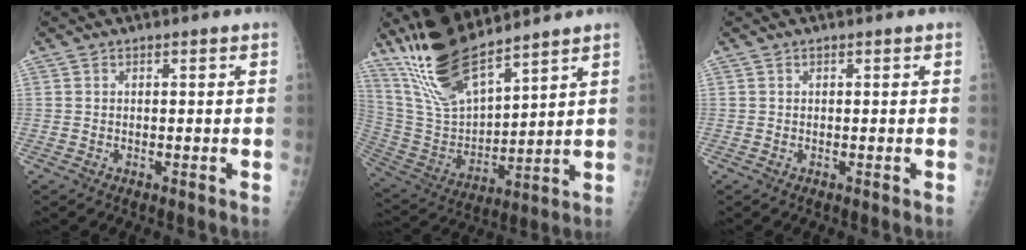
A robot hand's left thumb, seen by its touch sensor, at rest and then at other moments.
{"total": 15.8, "force": [13.2, 3.8, 7.9], "torque": [-0.134, -0.067, 0.271]}
{"total": 0.0}